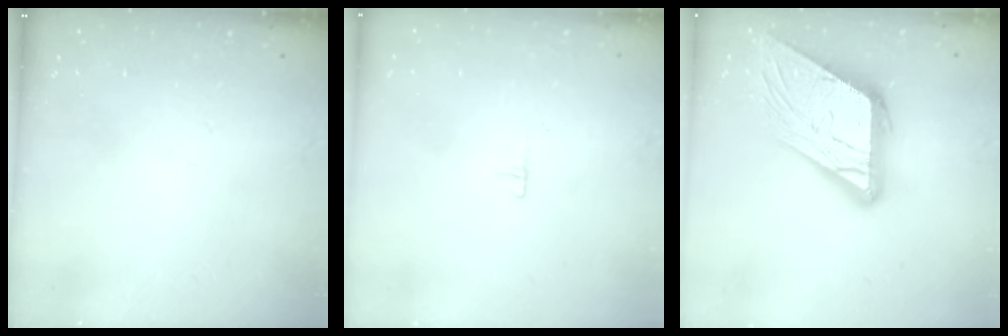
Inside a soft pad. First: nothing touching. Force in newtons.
{"total": 3.6, "press": 3.5, "slide": 0.3}
{"total": 18.0, "press": 17.8, "slide": 2.4}